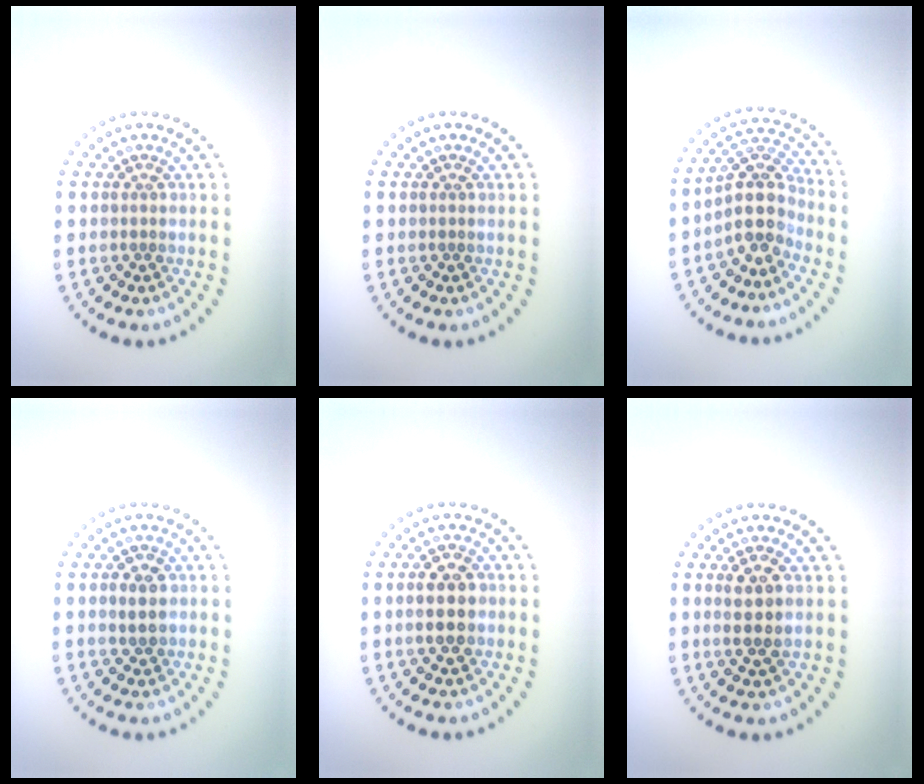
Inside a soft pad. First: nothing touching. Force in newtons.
{"total": 0.0}
{"total": 4.2, "press": 3.4, "slide": 2.4}
{"total": 2.2, "press": 2.2, "slide": 0.2}
{"total": 3.3, "press": 3.3, "slide": 0.1}
{"total": 2.7, "press": 2.6, "slide": 0.8}